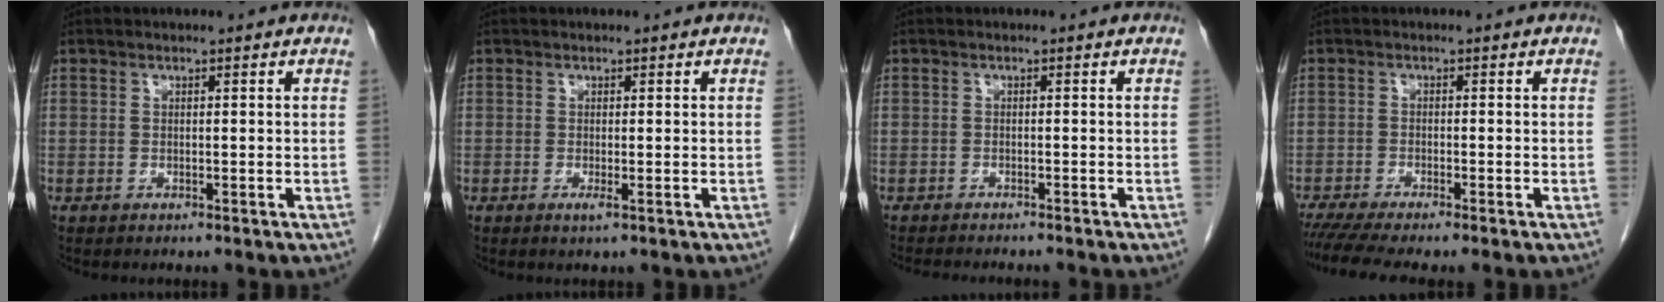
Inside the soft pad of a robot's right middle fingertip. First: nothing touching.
{"total": 0.9, "force": [-0.3, 0.0, 0.8], "torque": [-0.014, -0.002, -0.004]}
{"total": 7.3, "force": [-6.5, 0.7, 3.3], "torque": [-0.030, -0.011, -0.087]}
{"total": 6.2, "force": [-5.2, -0.2, 3.5], "torque": [-0.052, -0.013, -0.087]}